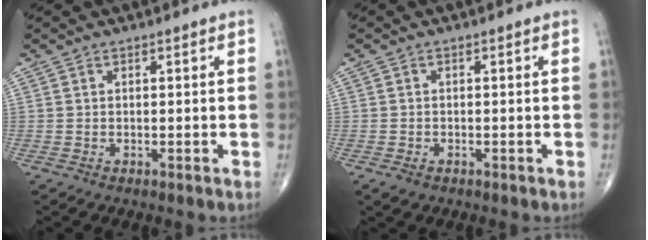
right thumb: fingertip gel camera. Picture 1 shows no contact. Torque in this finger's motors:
{"motor_torque": [0.45, 0.22, 0.05, -0.32, 0.06]}